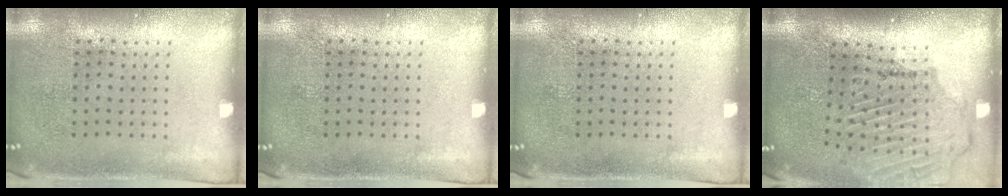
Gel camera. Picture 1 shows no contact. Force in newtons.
{"total": 0.0}
{"total": 0.0}
{"total": 1.9, "press": 1.8, "slide": 0.3}